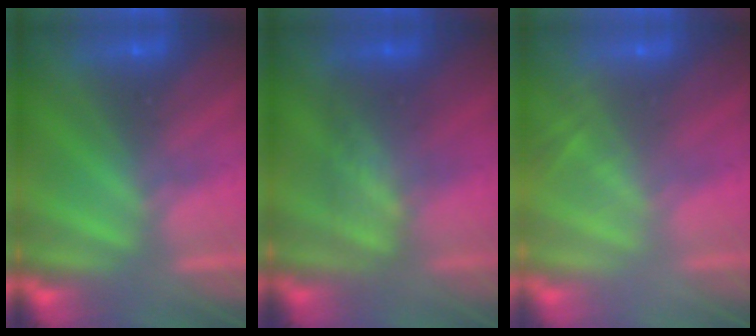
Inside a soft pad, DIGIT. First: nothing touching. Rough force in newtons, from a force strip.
{"total": 3.6}
{"total": 2.0}